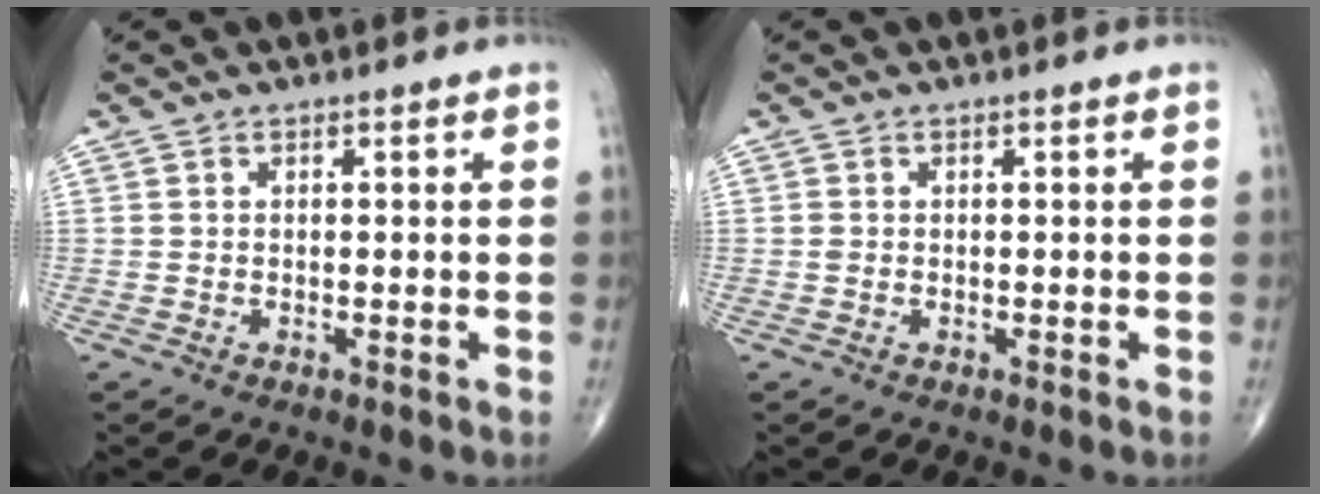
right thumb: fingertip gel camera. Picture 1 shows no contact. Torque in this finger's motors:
{"motor_torque": [0.19, 0.43, 0.34, 0.03, -0.05]}